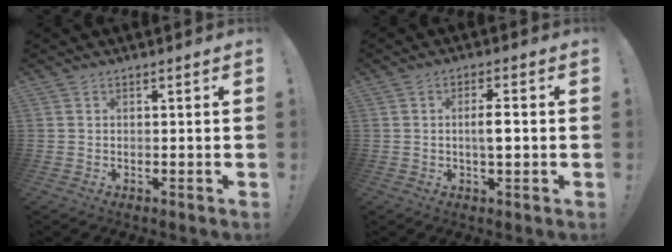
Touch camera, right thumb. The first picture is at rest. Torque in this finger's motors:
{"motor_torque": [0.11, 0.44, -0.04, 0.04, 0.00]}